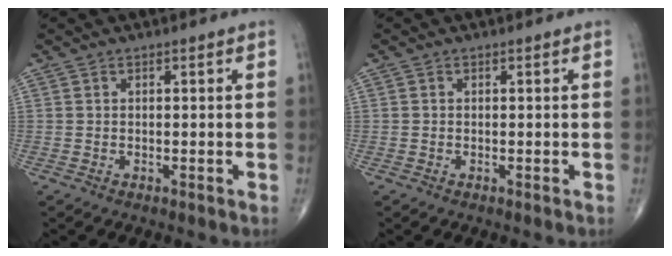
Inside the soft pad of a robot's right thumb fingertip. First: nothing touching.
{"total": 0.0}